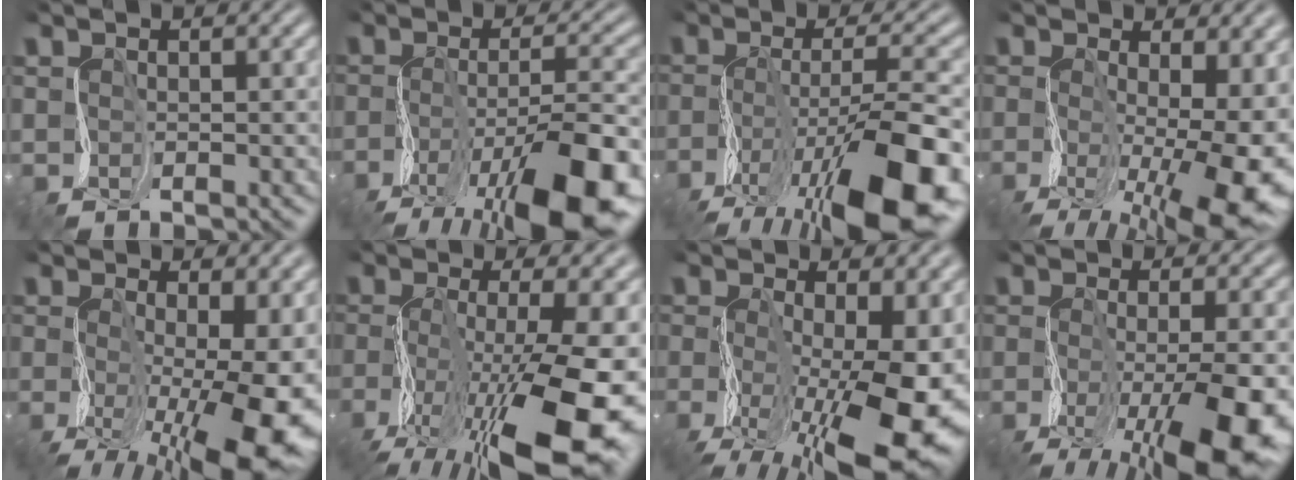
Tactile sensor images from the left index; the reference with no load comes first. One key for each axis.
{"total": 10.5, "fx": -5.8, "fy": 3.7, "fz": 7.9, "tx": -0.154, "ty": 0.002, "tz": -0.110}
{"total": 12.5, "fx": -5.9, "fy": 4.9, "fz": 9.8, "tx": -0.194, "ty": 0.003, "tz": -0.105}
{"total": 10.5, "fx": -2.6, "fy": 4.7, "fz": 9.0, "tx": -0.164, "ty": -0.031, "tz": -0.039}
{"total": 11.8, "fx": -2.9, "fy": 5.4, "fz": 10.0, "tx": -0.182, "ty": -0.030, "tz": -0.045}
{"total": 12.8, "fx": -4.6, "fy": 4.8, "fz": 11.0, "tx": -0.223, "ty": -0.001, "tz": -0.082}
{"total": 12.9, "fx": -3.2, "fy": 6.3, "fz": 10.8, "tx": -0.212, "ty": -0.025, "tz": -0.052}
{"total": 9.7, "fx": -4.2, "fy": 3.6, "fz": 8.0, "tx": -0.164, "ty": -0.026, "tz": -0.069}